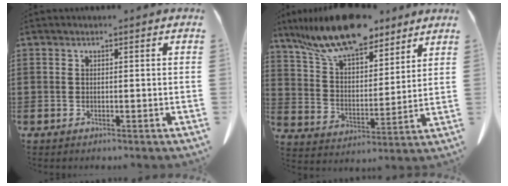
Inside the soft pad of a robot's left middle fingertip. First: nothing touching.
{"total": 12.4, "force": [10.2, 3.6, 6.0], "torque": [-0.138, -0.039, 0.184]}